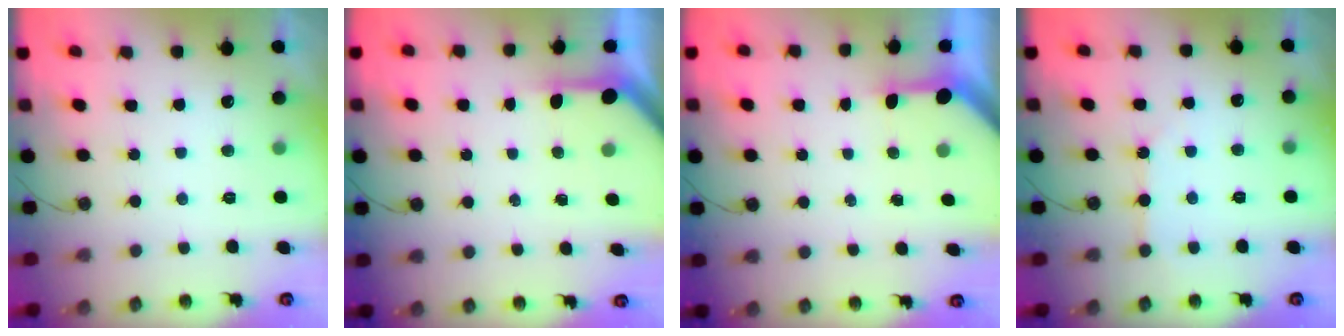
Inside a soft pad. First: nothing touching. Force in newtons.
{"total": 4.0, "press": 4.0, "slide": 0.3}
{"total": 3.2, "press": 3.2, "slide": 0.2}
{"total": 2.1, "press": 2.0, "slide": 0.3}